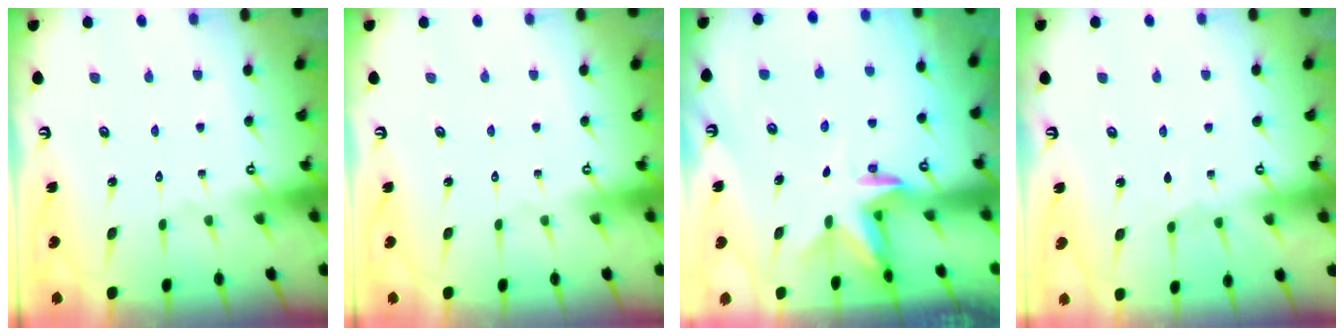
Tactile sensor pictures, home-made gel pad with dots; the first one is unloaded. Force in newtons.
{"total": 0.0}
{"total": 2.6, "press": 2.6, "slide": 0.5}
{"total": 3.2, "press": 3.1, "slide": 0.4}